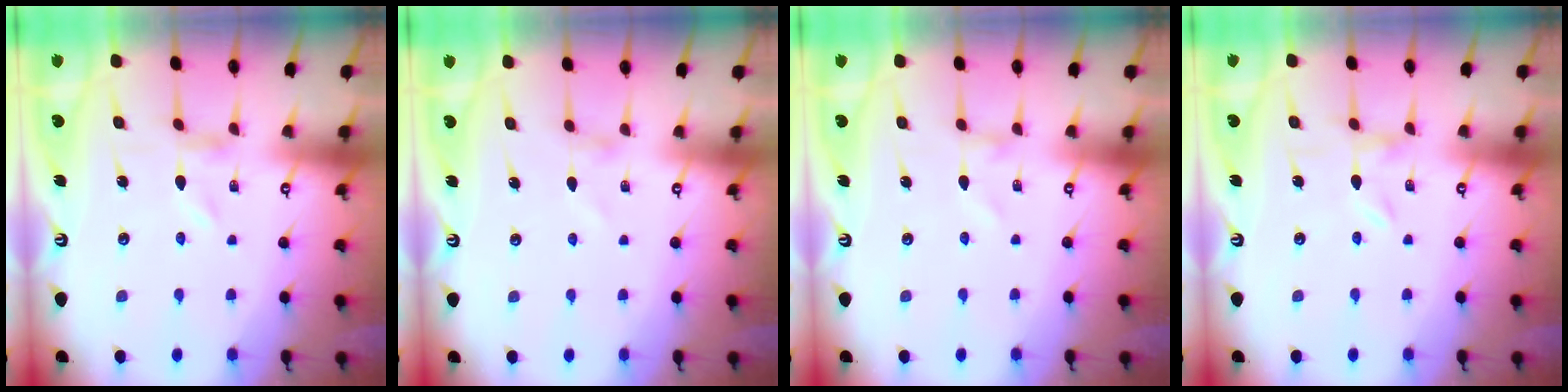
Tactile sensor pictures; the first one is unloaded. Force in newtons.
{"total": 0.7, "press": 0.7, "slide": 0.2}
{"total": 0.0}
{"total": 0.0}